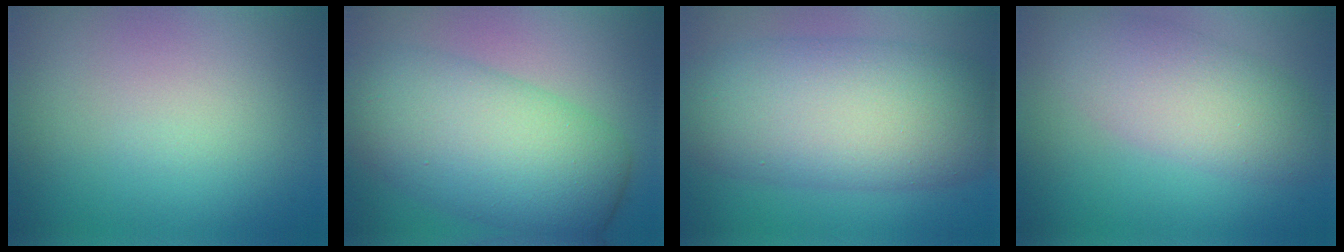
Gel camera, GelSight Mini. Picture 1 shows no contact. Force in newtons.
{"total": 9.6, "press": 9.6, "slide": 0.2}
{"total": 11.3, "press": 11.3, "slide": 0.3}
{"total": 5.5, "press": 5.5, "slide": 0.2}